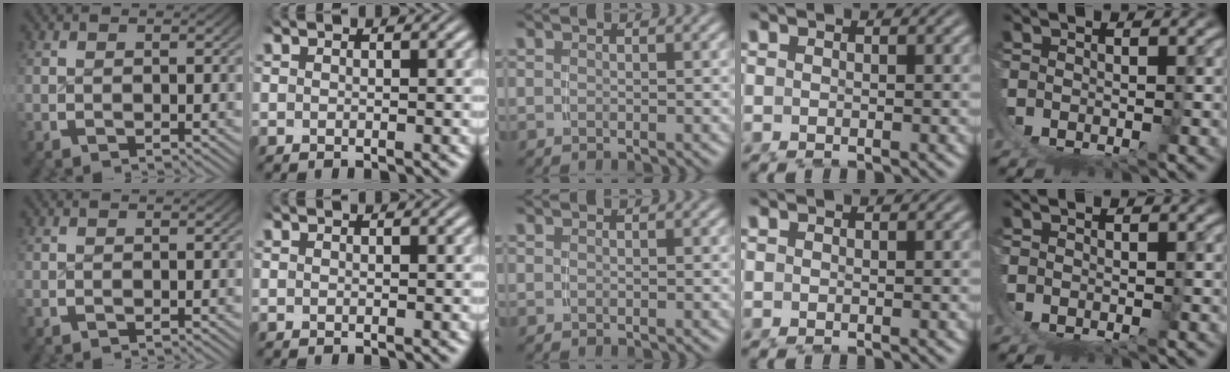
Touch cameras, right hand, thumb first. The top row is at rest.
{}